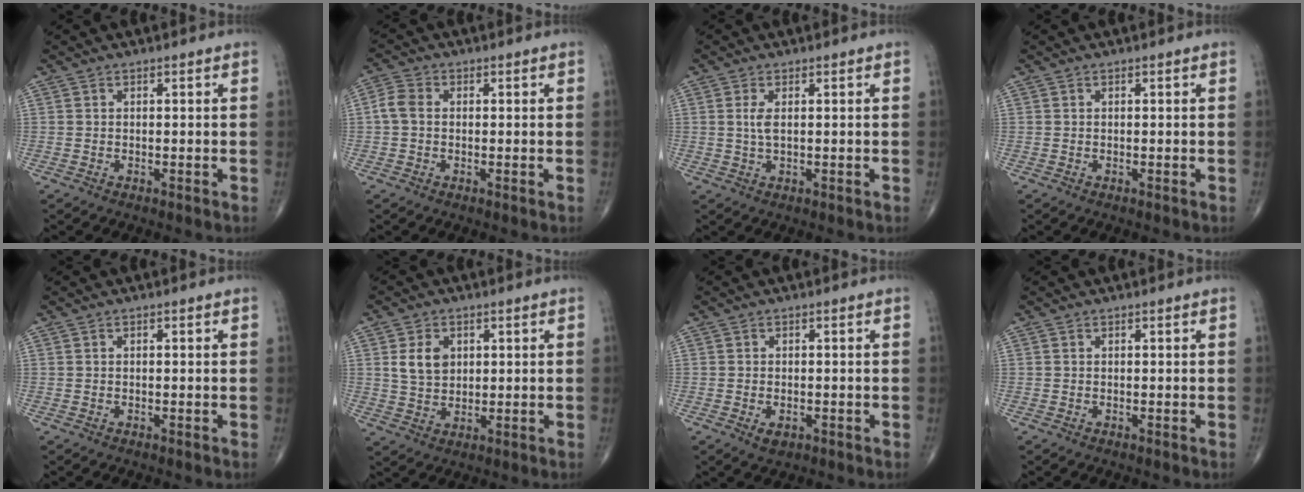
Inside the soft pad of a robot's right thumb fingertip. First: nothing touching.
{"total": 3.6, "force": [0.0, 2.7, 2.3], "torque": [-0.050, 0.013, -0.007]}
{"total": 2.6, "force": [0.5, 1.0, 2.3], "torque": [-0.054, -0.001, 0.014]}
{"total": 0.0}
{"total": 0.0}
{"total": 6.1, "force": [1.8, 4.5, 3.7], "torque": [-0.046, -0.009, 0.036]}
{"total": 2.2, "force": [-0.8, 1.4, 1.5], "torque": [-0.020, 0.001, -0.008]}
{"total": 0.0}